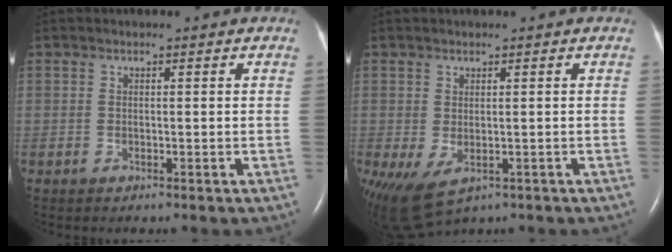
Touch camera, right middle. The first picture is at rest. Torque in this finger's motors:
{"motor_torque": [0.14, -0.19, 0.51, 0.21]}